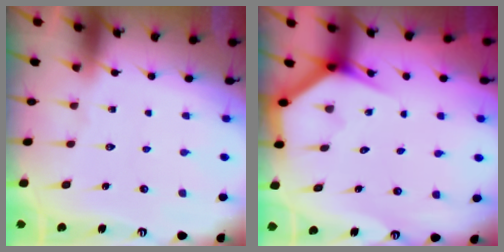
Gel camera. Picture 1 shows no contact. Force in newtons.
{"total": 3.3, "press": 3.3, "slide": 0.3}